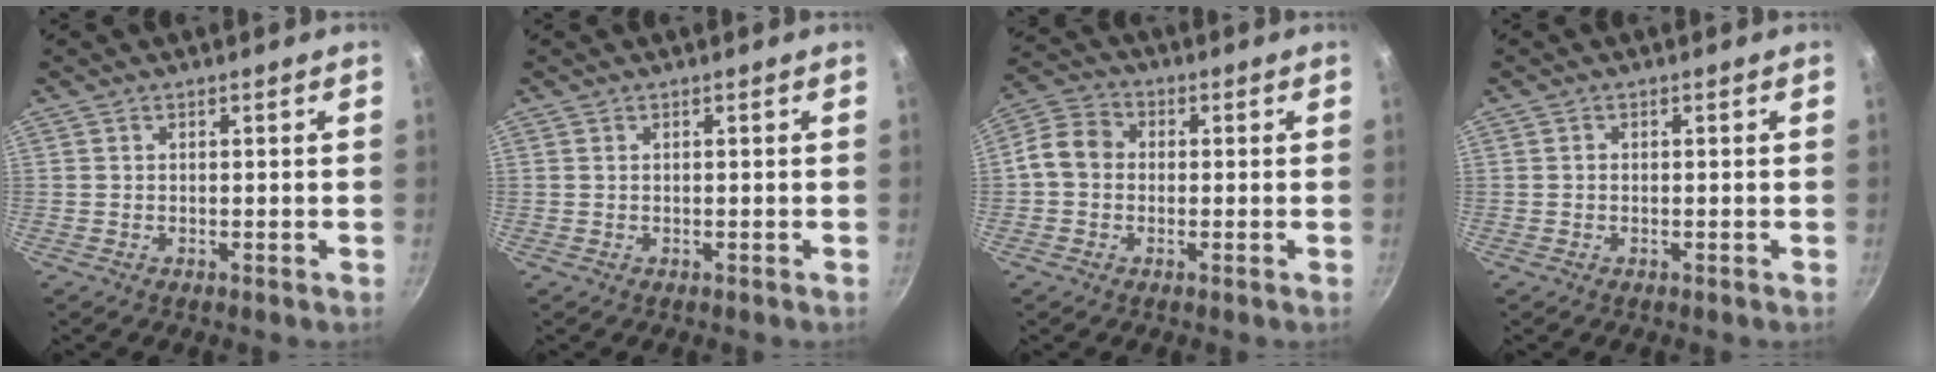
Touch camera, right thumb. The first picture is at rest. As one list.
[{"total": 0.0}, {"total": 6.7, "force": [-0.3, 5.6, 3.7], "torque": [-0.053, 0.018, -0.026]}, {"total": 0.5, "force": [-0.1, 0.5, 0.2], "torque": [-0.001, 0.003, -0.003]}]